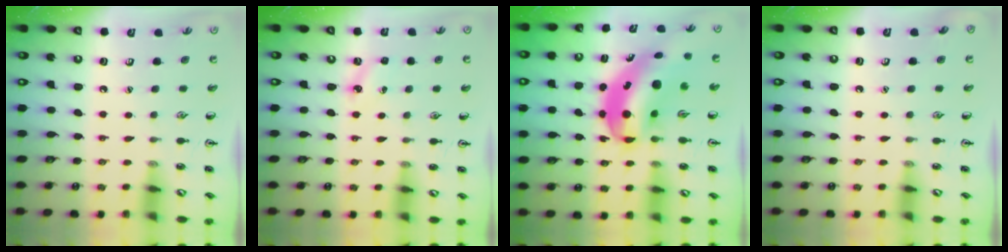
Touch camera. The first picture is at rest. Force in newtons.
{"total": 3.7, "press": 3.5, "slide": 1.1}
{"total": 10.3, "press": 9.8, "slide": 3.1}
{"total": 0.0}